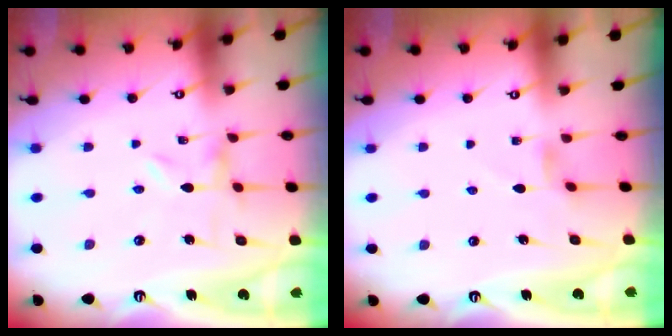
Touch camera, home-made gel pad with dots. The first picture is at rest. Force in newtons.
{"total": 2.4, "press": 2.3, "slide": 0.4}